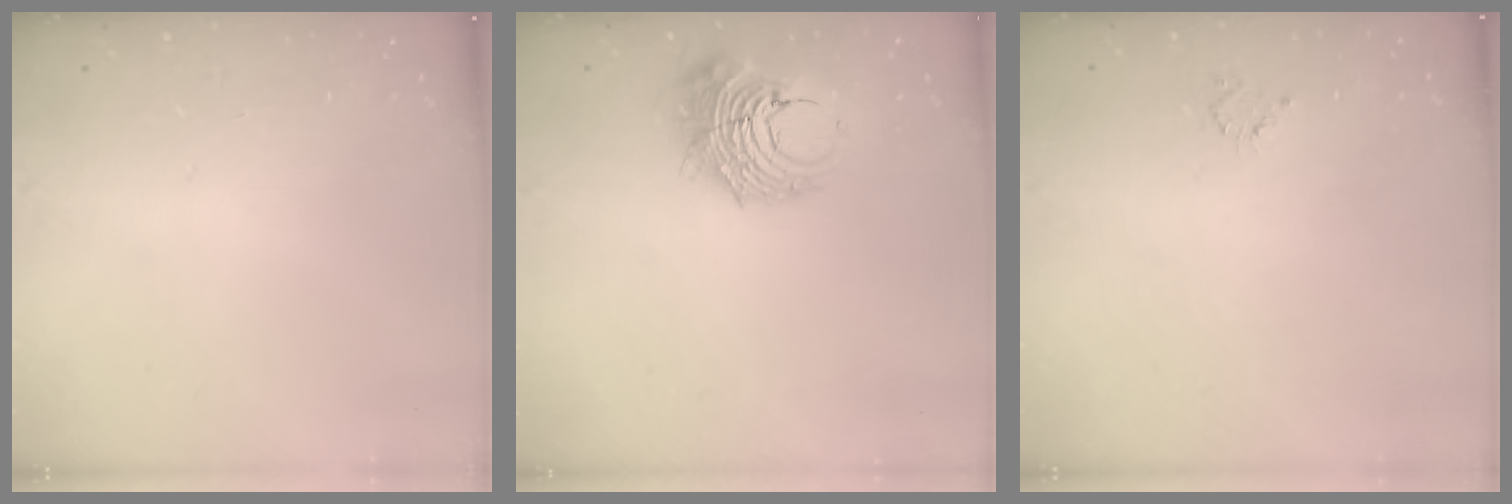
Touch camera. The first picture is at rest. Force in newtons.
{"total": 11.7, "press": 11.5, "slide": 1.6}
{"total": 2.6, "press": 2.6, "slide": 0.4}